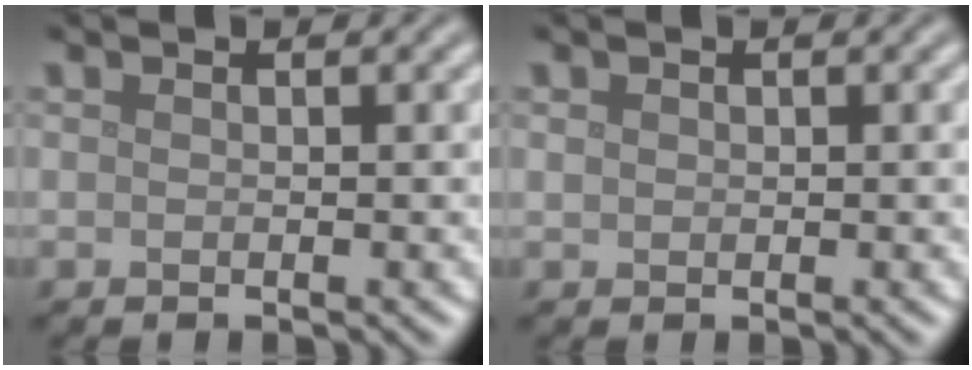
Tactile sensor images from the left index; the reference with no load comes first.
{"total": 0.6, "force": [0.2, 0.5, 0.1], "torque": [0.000, 0.000, 0.004]}